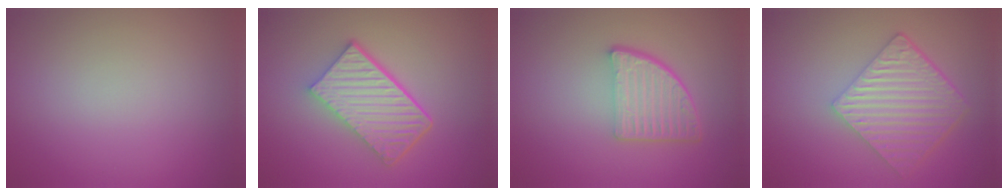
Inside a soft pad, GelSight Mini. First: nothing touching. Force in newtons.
{"total": 6.2, "press": 4.3, "slide": 4.4}
{"total": 4.8, "press": 3.3, "slide": 3.6}
{"total": 6.2, "press": 4.3, "slide": 4.4}